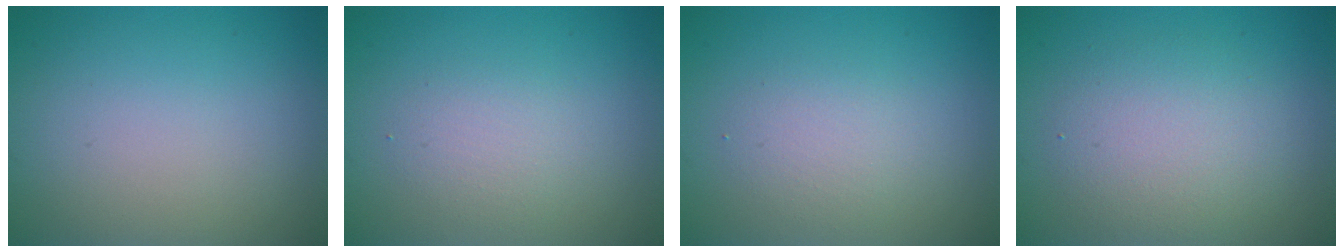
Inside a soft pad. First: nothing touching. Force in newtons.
{"total": 2.0, "press": 2.0, "slide": 0.1}
{"total": 2.1, "press": 2.1, "slide": 0.1}
{"total": 4.0, "press": 4.0, "slide": 0.3}